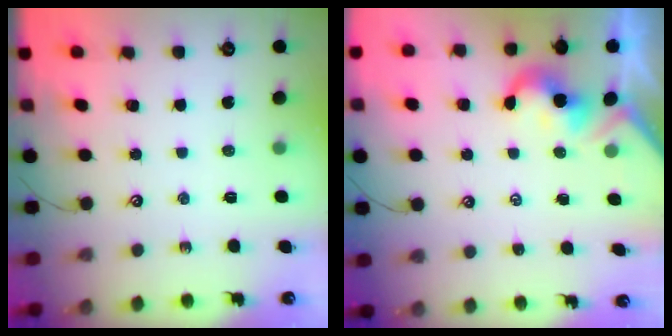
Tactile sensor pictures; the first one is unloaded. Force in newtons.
{"total": 2.0, "press": 1.9, "slide": 0.5}